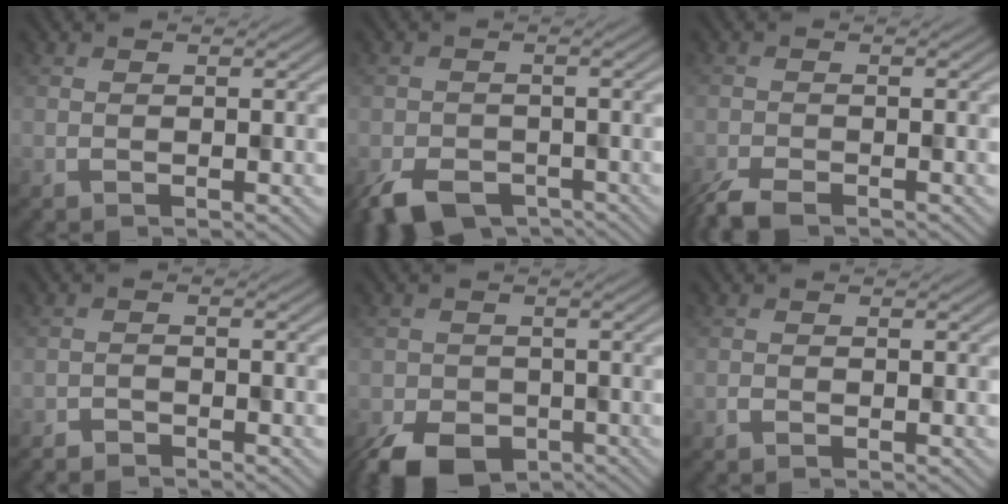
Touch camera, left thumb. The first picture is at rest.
{"total": 6.1, "force": [-4.1, 3.4, 2.9], "torque": [-0.055, -0.024, -0.064]}
{"total": 4.1, "force": [-3.5, 1.1, 1.8], "torque": [-0.037, -0.017, -0.060]}
{"total": 2.0, "force": [-1.9, 0.2, -0.4], "torque": [0.007, -0.006, -0.033]}
{"total": 6.6, "force": [-4.3, 4.1, 2.9], "torque": [-0.058, -0.029, -0.062]}
{"total": 0.6, "force": [-0.5, 0.1, -0.3], "torque": [0.002, -0.004, -0.007]}